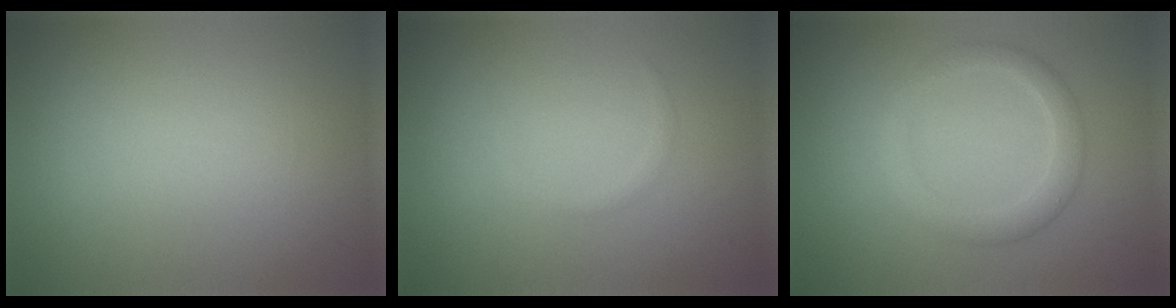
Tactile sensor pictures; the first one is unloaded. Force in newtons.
{"total": 0.5, "press": 0.5, "slide": 0.0}
{"total": 2.7, "press": 2.7, "slide": 0.3}